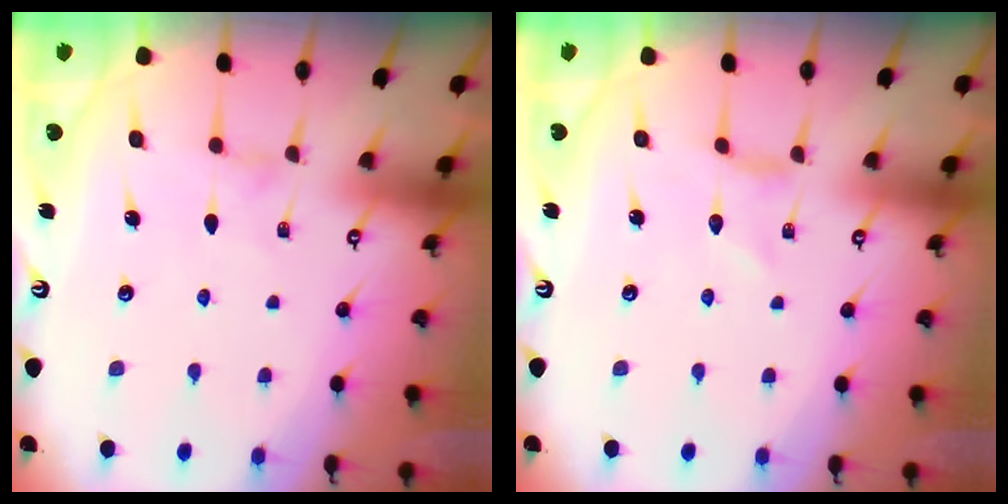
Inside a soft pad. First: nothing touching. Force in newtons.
{"total": 0.0}